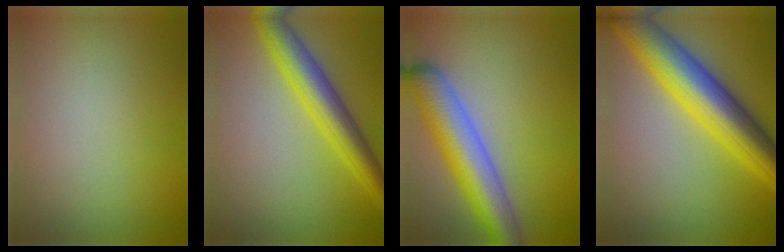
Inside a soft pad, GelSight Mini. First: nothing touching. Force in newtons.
{"total": 5.5, "press": 5.5, "slide": 0.3}
{"total": 7.5, "press": 7.5, "slide": 0.3}
{"total": 9.4, "press": 9.4, "slide": 0.1}